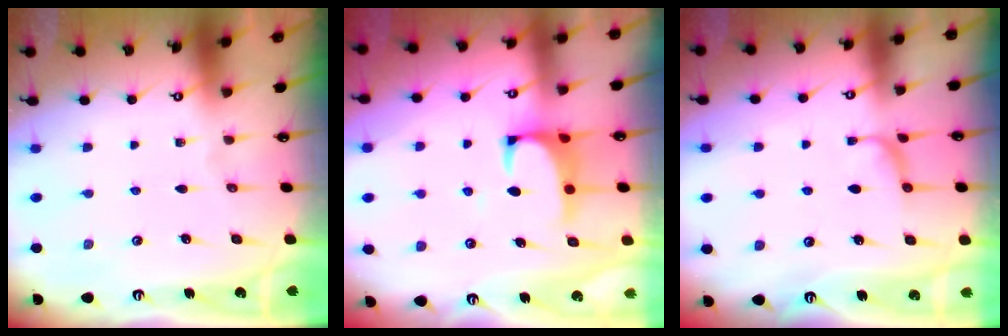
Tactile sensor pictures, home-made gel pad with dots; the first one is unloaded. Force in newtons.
{"total": 1.5, "press": 1.2, "slide": 0.8}
{"total": 1.0, "press": 0.8, "slide": 0.6}